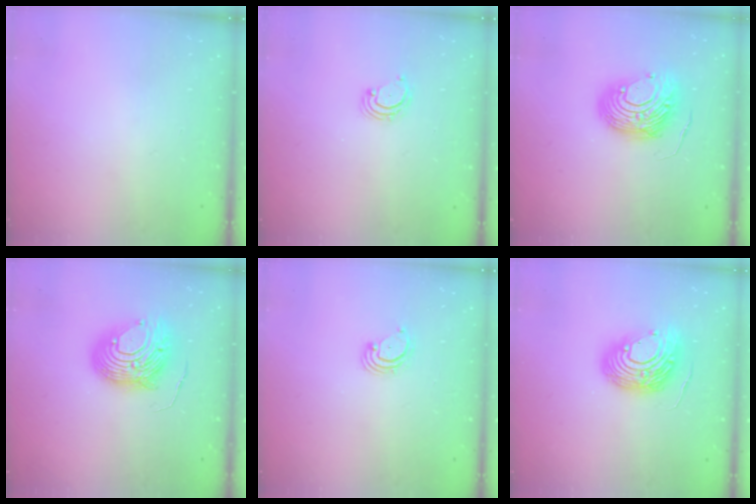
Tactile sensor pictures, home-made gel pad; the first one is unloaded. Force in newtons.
{"total": 3.1, "press": 3.1, "slide": 0.5}
{"total": 12.4, "press": 12.3, "slide": 1.0}
{"total": 12.1, "press": 12.0, "slide": 1.2}
{"total": 3.0, "press": 3.0, "slide": 0.3}
{"total": 13.9, "press": 13.7, "slide": 2.3}